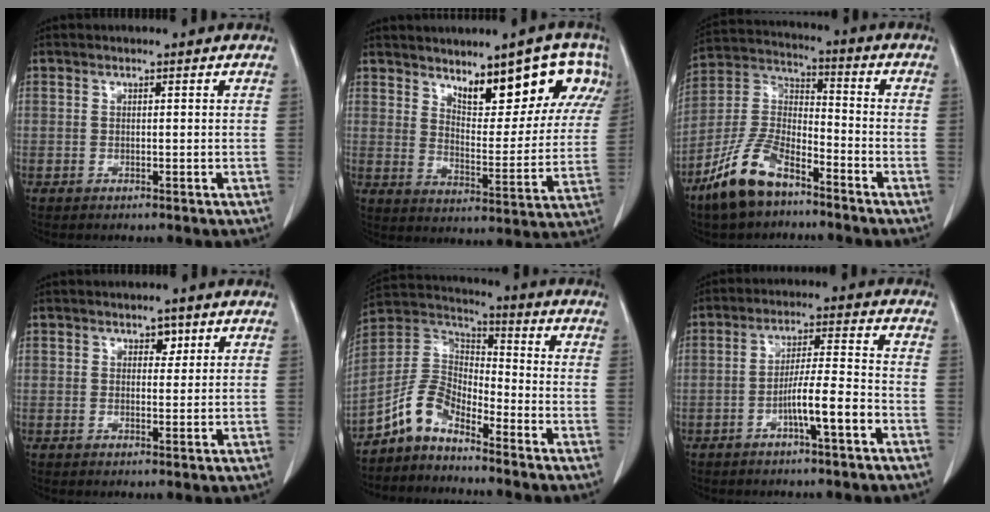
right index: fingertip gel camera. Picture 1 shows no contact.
{"total": 16.0, "force": [9.2, 5.8, 11.7], "torque": [-0.148, 0.003, 0.137]}
{"total": 13.6, "force": [-9.2, 5.4, 8.4], "torque": [-0.188, 0.001, -0.180]}
{"total": 2.9, "force": [1.3, 1.9, 1.6], "torque": [-0.033, 0.011, 0.027]}
{"total": 9.2, "force": [-6.8, 3.9, 5.0], "torque": [-0.117, 0.022, -0.139]}
{"total": 7.6, "force": [-3.3, 0.6, 6.8], "torque": [-0.122, 0.013, -0.053]}